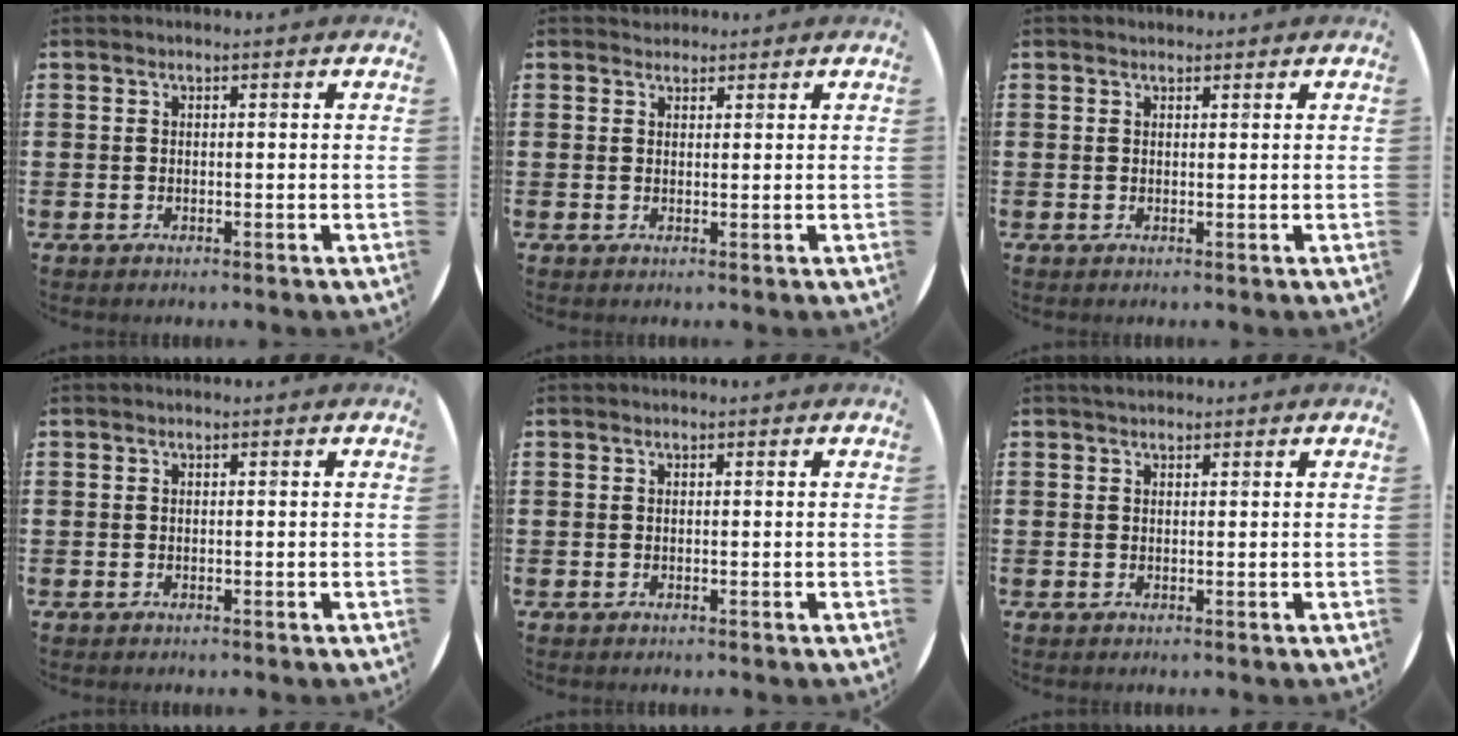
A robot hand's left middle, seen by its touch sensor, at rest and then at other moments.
{"total": 1.3, "force": [1.2, 0.4, -0.2], "torque": [0.003, 0.004, 0.024]}
{"total": 0.6, "force": [0.6, 0.2, -0.1], "torque": [0.002, 0.004, 0.011]}
{"total": 0.0}
{"total": 0.0}
{"total": 0.9, "force": [0.8, 0.3, 0.2], "torque": [-0.002, 0.004, 0.015]}